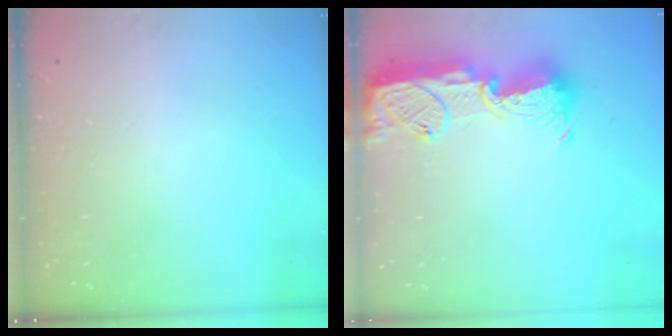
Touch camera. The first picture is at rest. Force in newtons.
{"total": 14.9, "press": 14.9, "slide": 1.0}